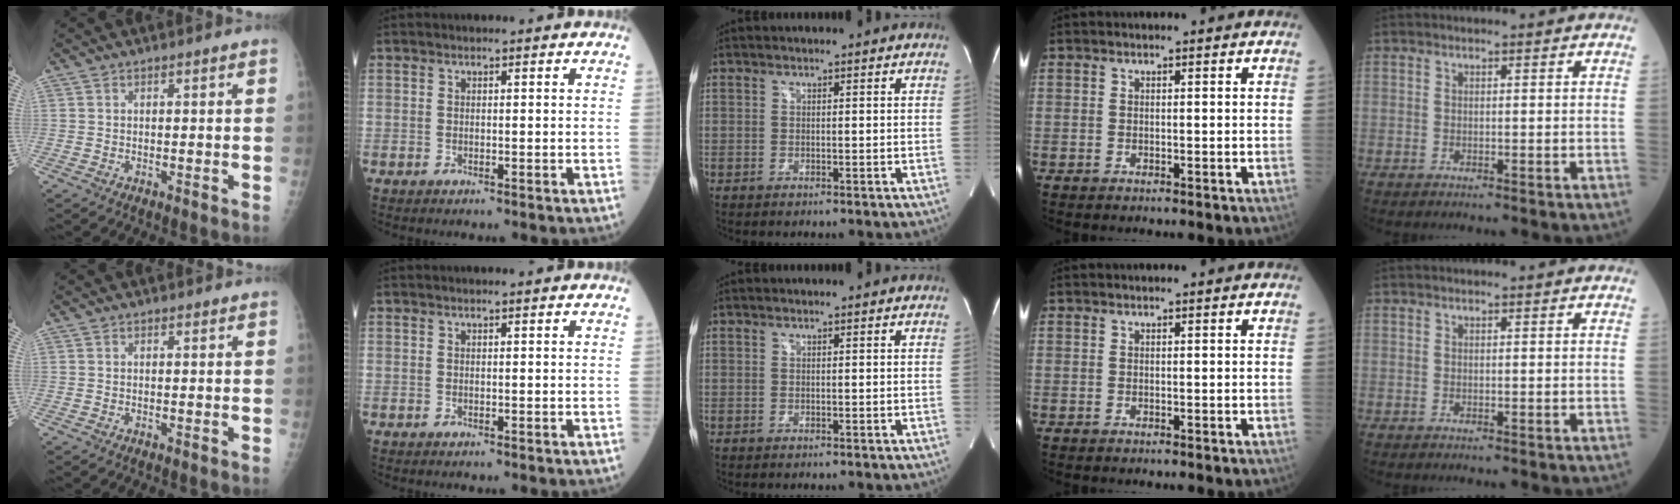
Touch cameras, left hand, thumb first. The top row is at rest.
{}